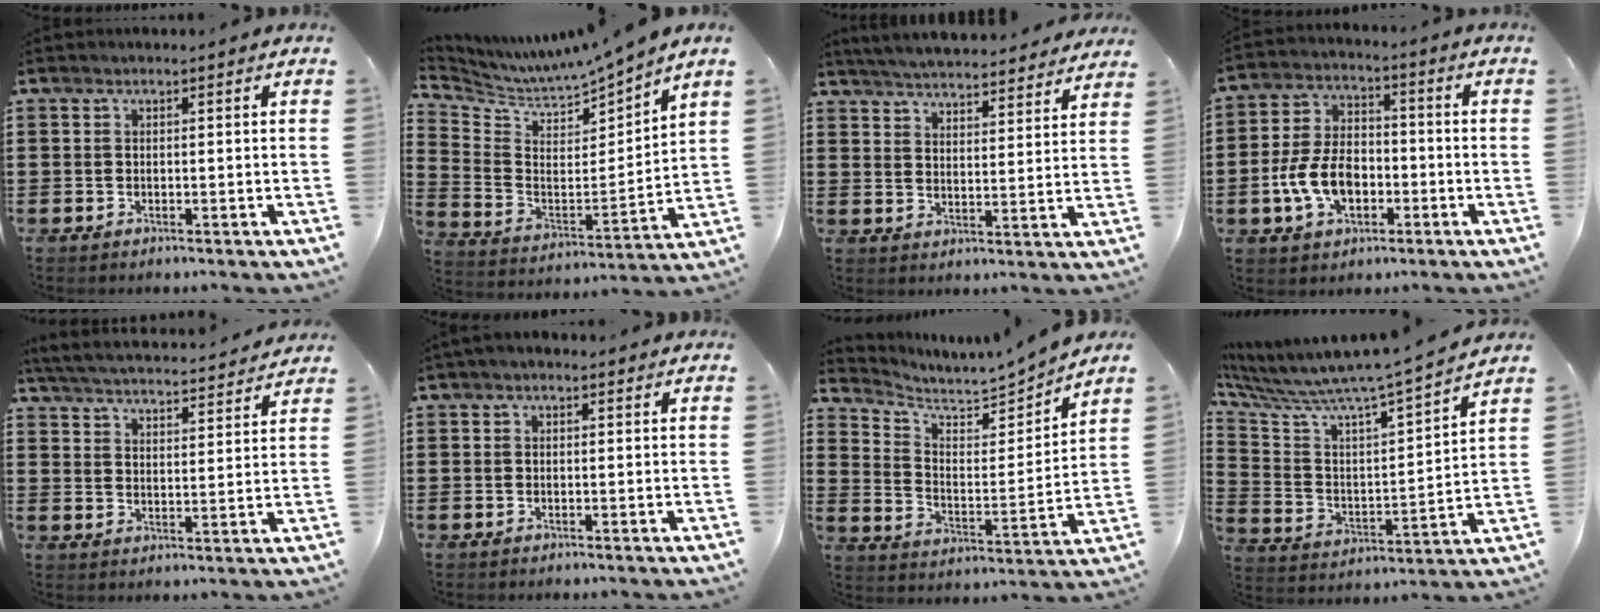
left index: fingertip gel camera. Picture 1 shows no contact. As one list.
[{"total": 5.6, "force": [5.5, 0.3, 0.5], "torque": [-0.044, -0.056, 0.088]}, {"total": 5.0, "force": [5.0, -0.3, 0.6], "torque": [-0.034, -0.031, 0.086]}, {"total": 9.0, "force": [-2.8, 5.6, 6.5], "torque": [-0.153, 0.006, -0.058]}, {"total": 4.4, "force": [4.3, -0.4, 0.6], "torque": [-0.035, -0.036, 0.069]}, {"total": 1.1, "force": [0.5, 0.7, 0.6], "torque": [-0.014, 0.006, 0.008]}, {"total": 4.7, "force": [4.6, 0.7, 0.6], "torque": [-0.041, -0.040, 0.075]}, {"total": 7.3, "force": [6.7, -0.1, 2.9], "torque": [-0.091, -0.071, 0.102]}]